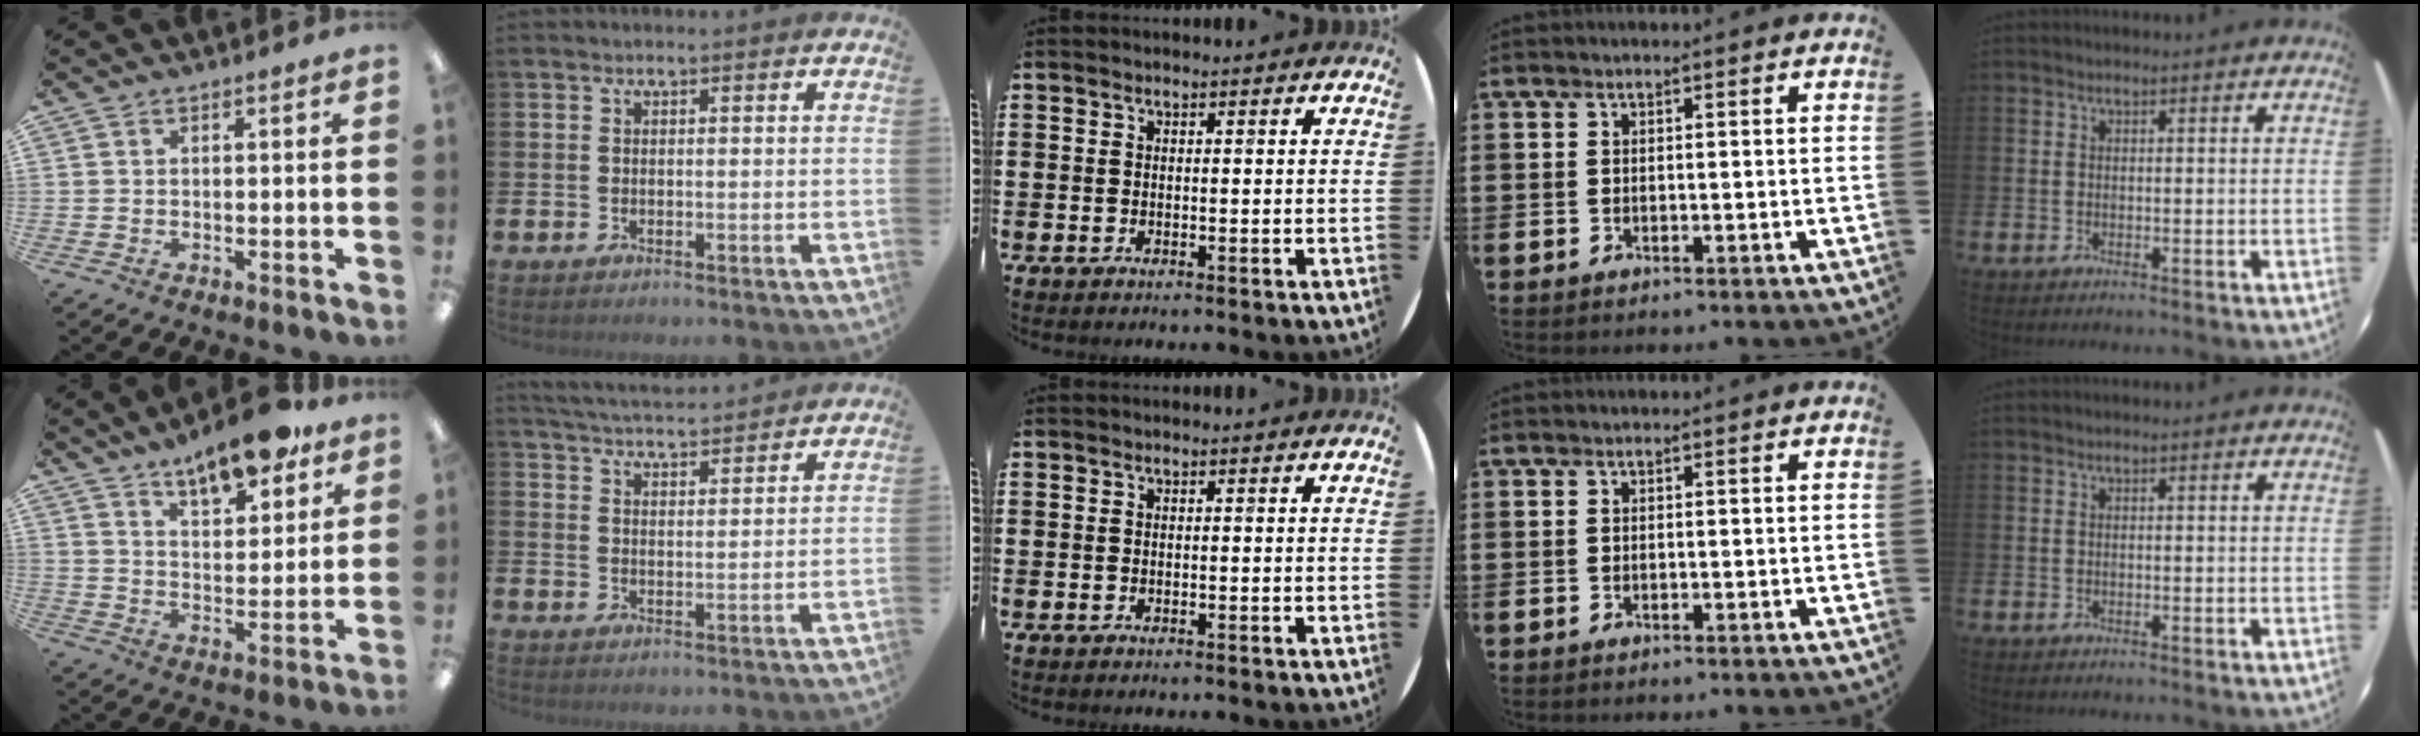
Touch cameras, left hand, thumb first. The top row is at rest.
{"thumb": {"total": 12.6, "force": [9.9, 4.3, 6.6], "torque": [-0.096, -0.051, 0.171]}, "index": {"total": 4.8, "force": [4.8, 0.3, 0.3], "torque": [-0.029, -0.030, 0.086]}}